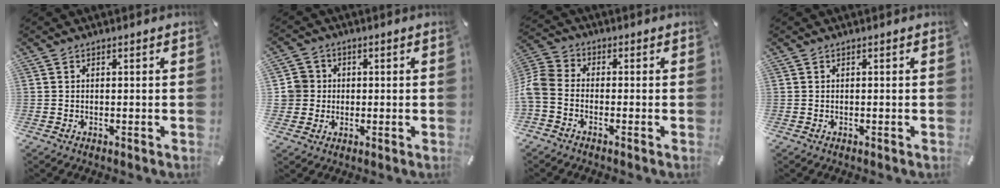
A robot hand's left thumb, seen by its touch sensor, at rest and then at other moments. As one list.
[{"total": 5.8, "force": [0.3, 5.8, 0.7], "torque": [-0.024, 0.012, 0.008]}, {"total": 5.9, "force": [-1.9, 3.9, 3.9], "torque": [-0.097, 0.005, -0.036]}, {"total": 0.0}]